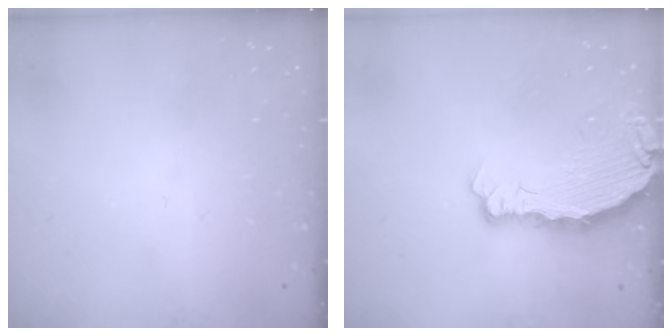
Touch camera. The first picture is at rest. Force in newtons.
{"total": 4.2, "press": 4.2, "slide": 0.4}